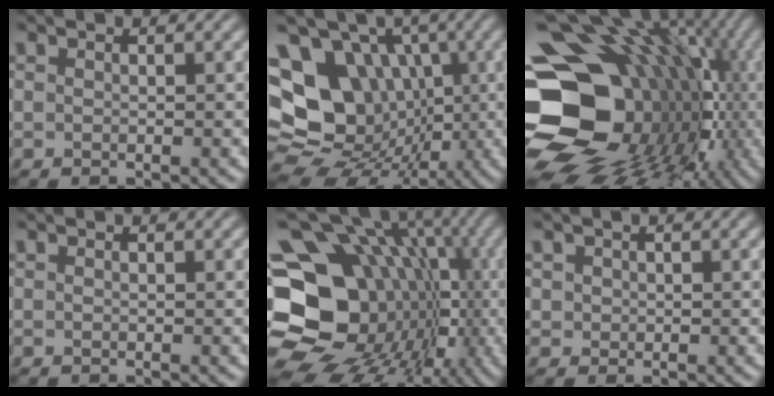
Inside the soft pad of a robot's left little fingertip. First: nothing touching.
{"total": 17.7, "force": [1.2, 15.1, 9.1], "torque": [-0.183, 0.022, 0.005]}
{"total": 21.0, "force": [-2.4, 17.6, 11.2], "torque": [-0.182, -0.007, -0.044]}
{"total": 0.0}
{"total": 22.3, "force": [-3.3, 19.2, 10.8], "torque": [-0.172, 0.007, -0.082]}
{"total": 1.2, "force": [0.4, 1.1, 0.3], "torque": [0.000, -0.001, 0.010]}